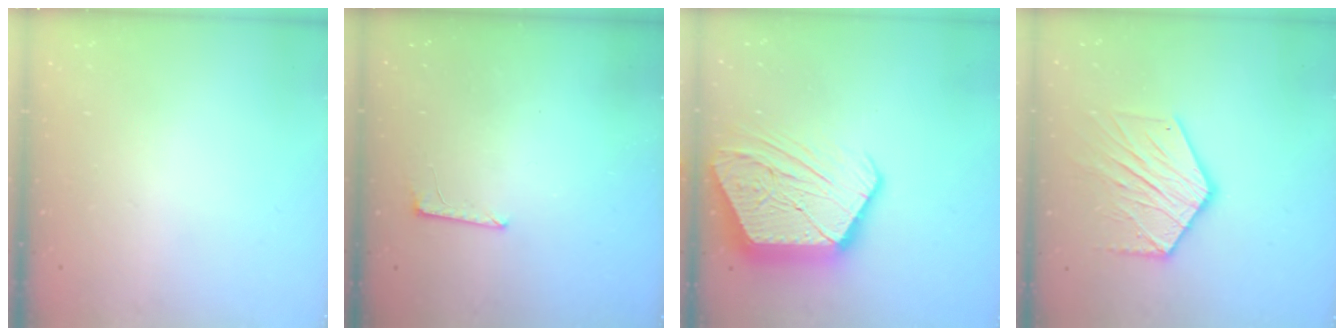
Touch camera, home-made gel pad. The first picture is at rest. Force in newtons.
{"total": 6.2, "press": 6.2, "slide": 0.5}
{"total": 20.5, "press": 20.5, "slide": 1.6}
{"total": 15.4, "press": 15.4, "slide": 1.0}